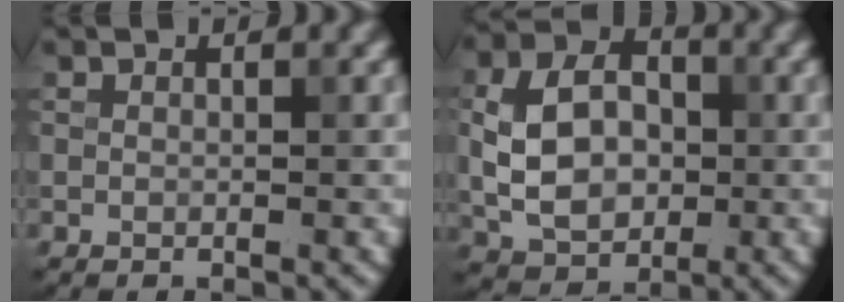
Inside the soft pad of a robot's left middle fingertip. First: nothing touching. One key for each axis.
{"total": 7.0, "fx": -0.4, "fy": 5.0, "fz": 4.9, "tx": -0.089, "ty": 0.008, "tz": -0.012}